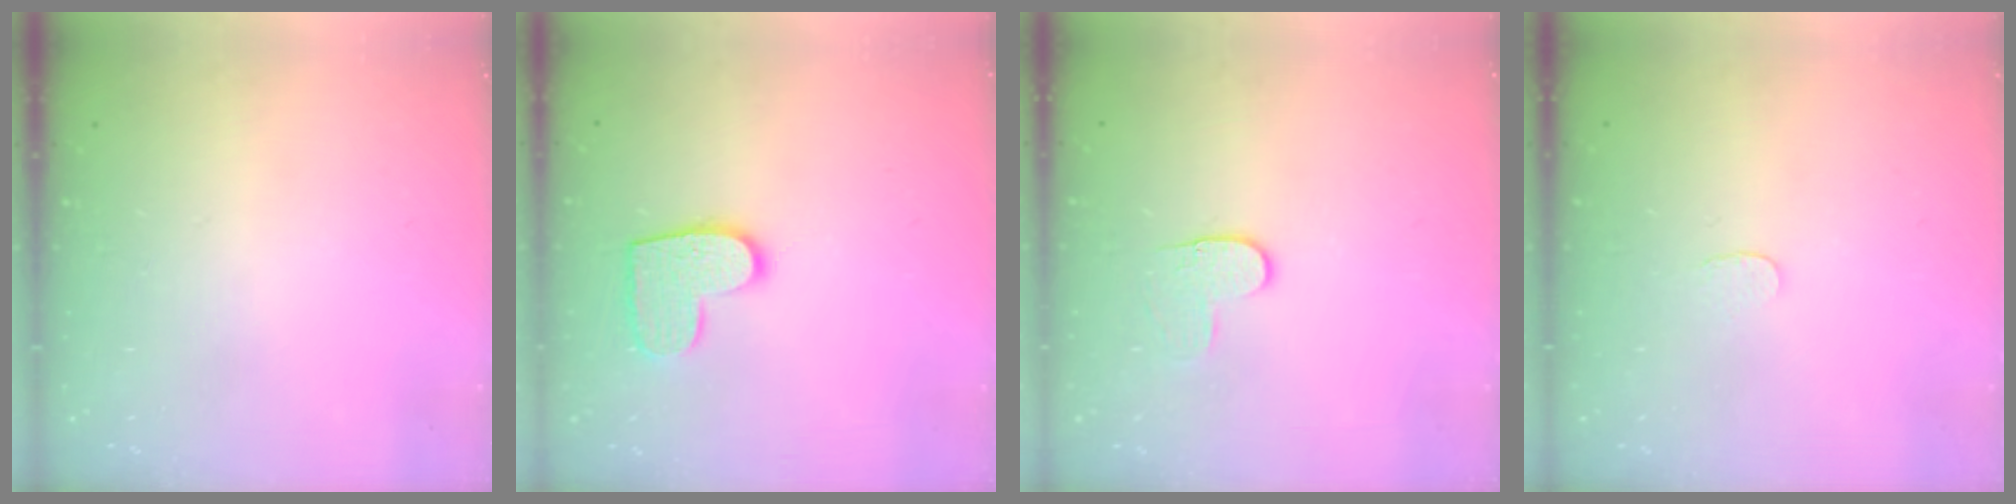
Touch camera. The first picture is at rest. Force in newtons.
{"total": 10.5, "press": 10.5, "slide": 0.6}
{"total": 3.8, "press": 3.8, "slide": 0.4}
{"total": 3.0, "press": 3.0, "slide": 0.2}